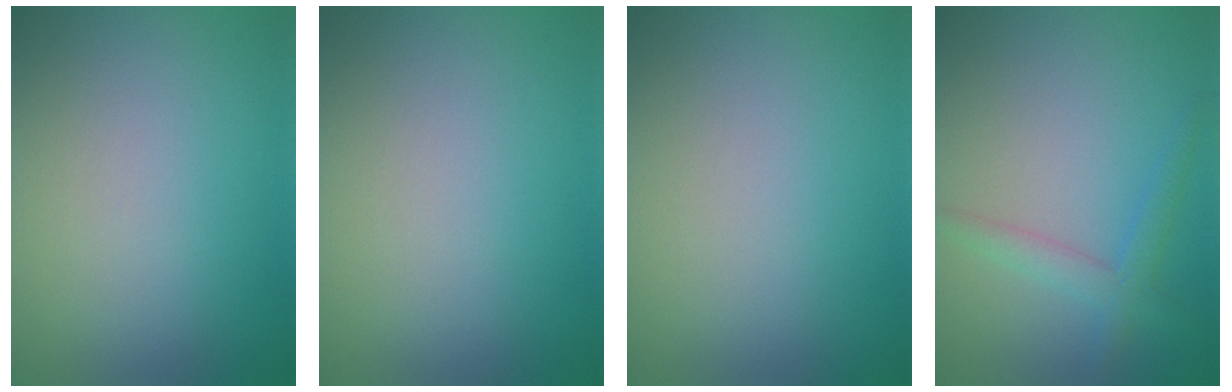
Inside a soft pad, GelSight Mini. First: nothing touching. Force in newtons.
{"total": 0.0}
{"total": 0.0}
{"total": 2.5, "press": 2.5, "slide": 0.1}